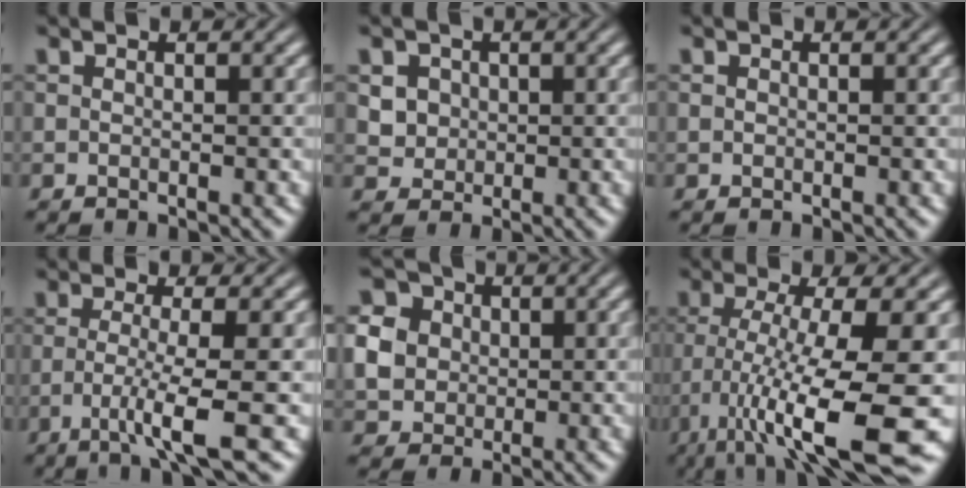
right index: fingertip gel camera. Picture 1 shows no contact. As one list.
[{"total": 3.8, "force": [0.7, 3.3, 1.7], "torque": [-0.035, -0.016, 0.021]}, {"total": 0.0}, {"total": 4.2, "force": [-1.3, -0.7, 4.0], "torque": [-0.076, -0.024, -0.014]}, {"total": 7.2, "force": [1.7, 6.1, 3.4], "torque": [-0.071, -0.007, 0.030]}, {"total": 9.5, "force": [-2.6, 2.3, 8.9], "torque": [-0.155, -0.039, -0.017]}]